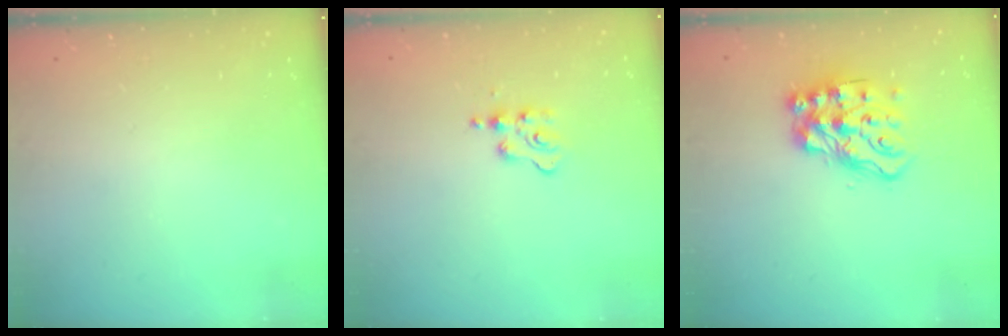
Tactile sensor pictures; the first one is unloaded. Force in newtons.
{"total": 4.2, "press": 4.1, "slide": 0.6}
{"total": 14.2, "press": 14.1, "slide": 0.9}